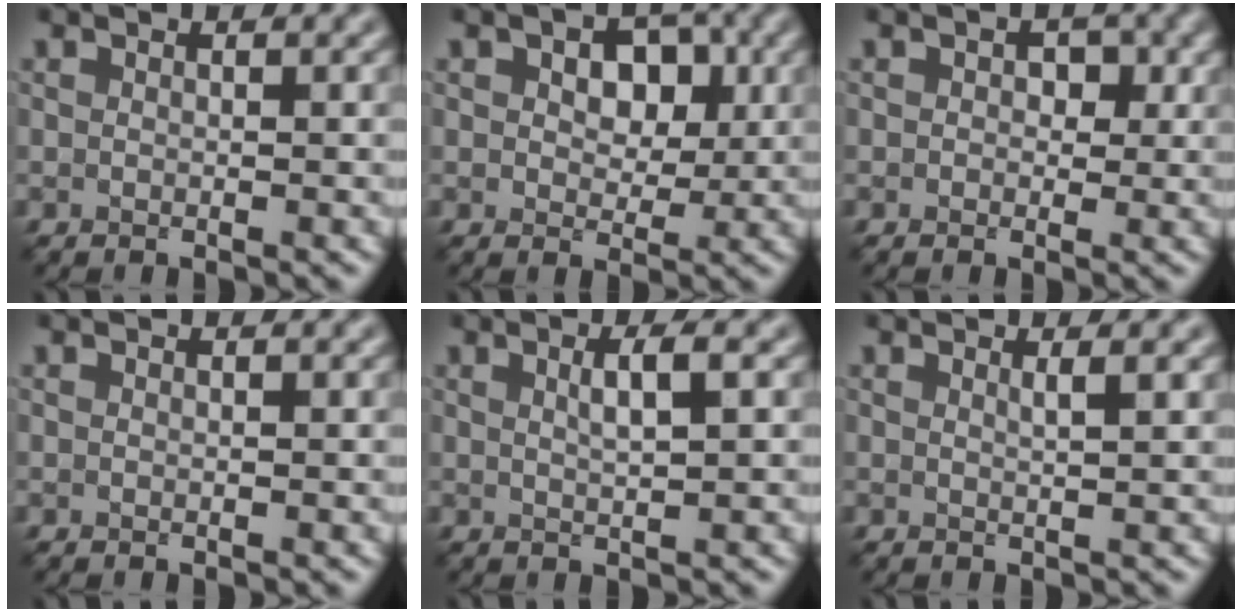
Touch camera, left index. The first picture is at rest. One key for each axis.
{"total": 4.5, "fx": 1.3, "fy": 2.9, "fz": 3.2, "tx": -0.050, "ty": 0.003, "tz": 0.011}
{"total": 1.8, "fx": 0.3, "fy": 1.5, "fz": 1.0, "tx": -0.007, "ty": -0.002, "tz": 0.000}
{"total": 0.0}
{"total": 2.1, "fx": 0.7, "fy": 0.5, "fz": 2.0, "tx": -0.028, "ty": 0.004, "tz": 0.008}
{"total": 1.3, "fx": 0.6, "fy": 0.4, "fz": 1.1, "tx": -0.006, "ty": 0.001, "tz": 0.005}